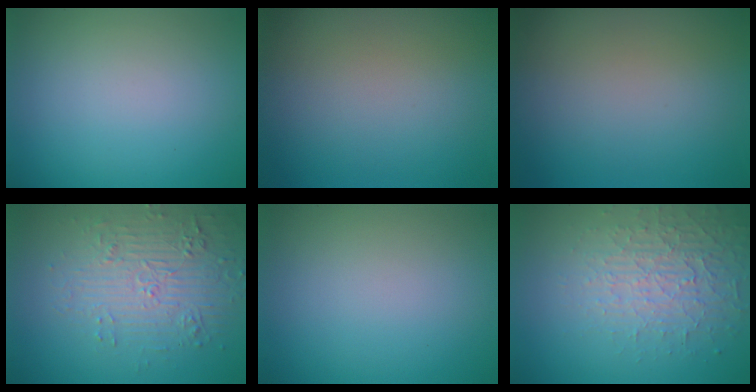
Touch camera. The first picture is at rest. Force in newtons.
{"total": 0.0}
{"total": 0.0}
{"total": 4.3, "press": 3.9, "slide": 1.7}
{"total": 0.0}
{"total": 3.7, "press": 3.4, "slide": 1.3}